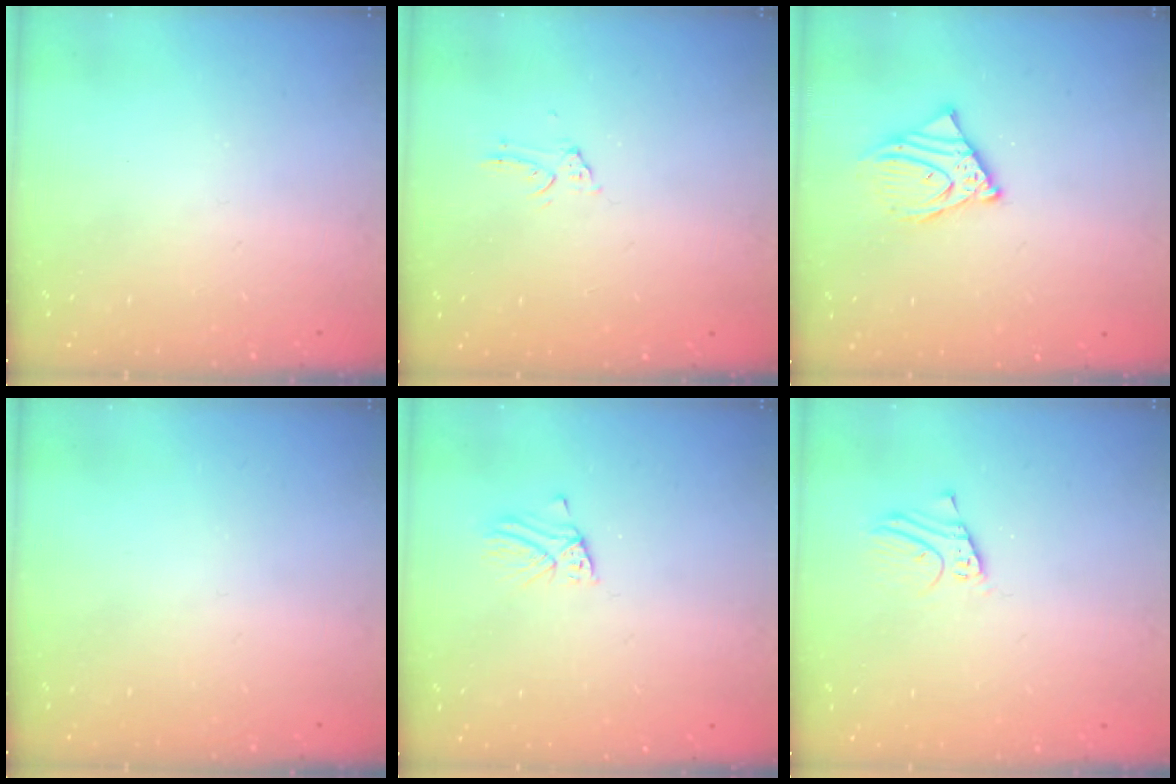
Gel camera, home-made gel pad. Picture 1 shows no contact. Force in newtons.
{"total": 1.1, "press": 1.1, "slide": 0.1}
{"total": 8.7, "press": 8.6, "slide": 1.1}
{"total": 0.0}
{"total": 2.8, "press": 2.7, "slide": 0.3}
{"total": 3.7, "press": 3.7, "slide": 0.2}